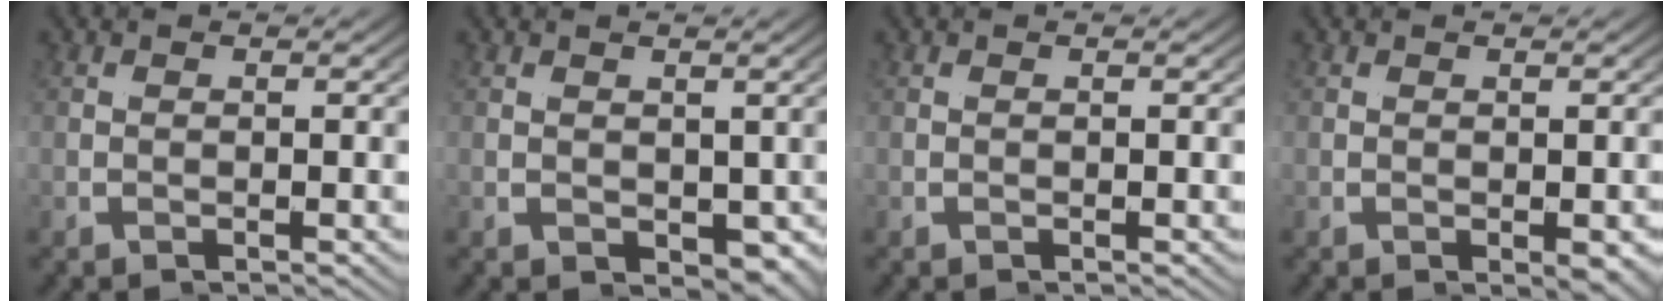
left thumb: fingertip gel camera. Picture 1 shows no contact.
{"total": 2.9, "force": [0.0, 1.9, 2.2], "torque": [-0.033, -0.006, 0.006]}
{"total": 0.0}
{"total": 1.0, "force": [0.2, -0.2, 0.9], "torque": [-0.014, 0.008, 0.000]}